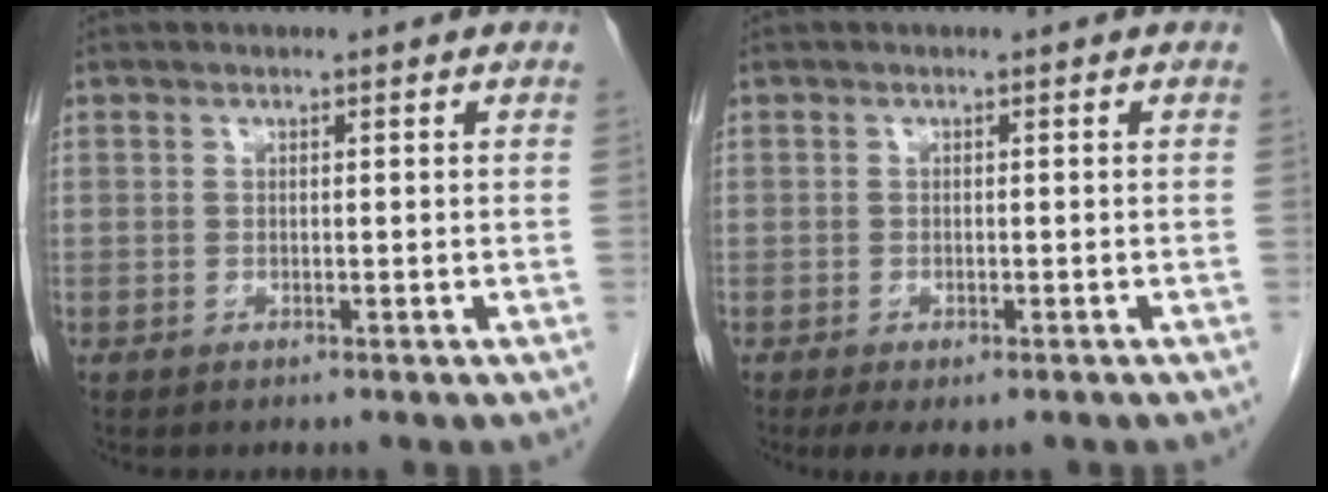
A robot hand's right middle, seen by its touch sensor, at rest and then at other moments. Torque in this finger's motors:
{"motor_torque": [0.68, -0.40, 0.04, 0.05]}